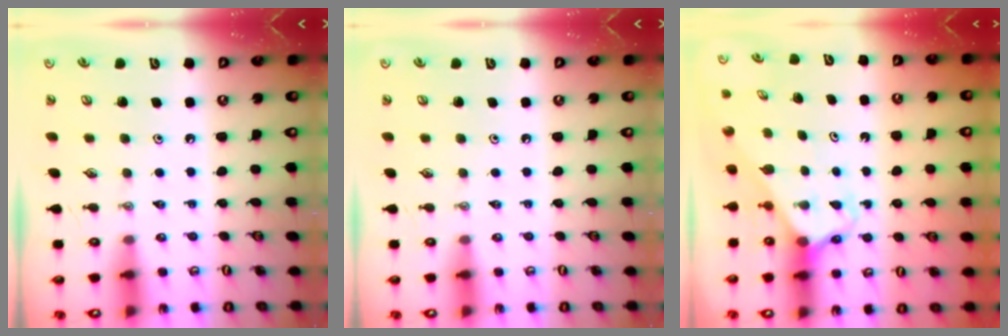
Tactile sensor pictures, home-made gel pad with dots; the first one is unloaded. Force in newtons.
{"total": 0.0}
{"total": 2.7, "press": 2.7, "slide": 0.1}